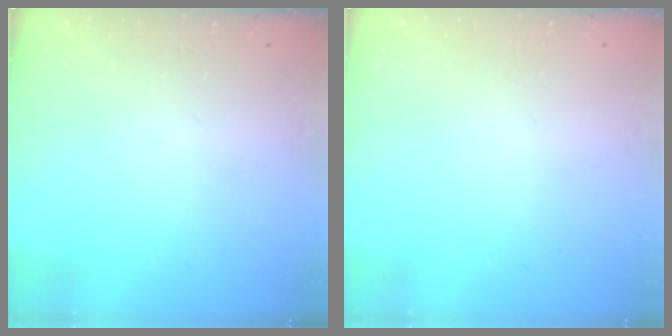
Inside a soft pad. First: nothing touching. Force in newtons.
{"total": 1.9, "press": 1.9, "slide": 0.1}